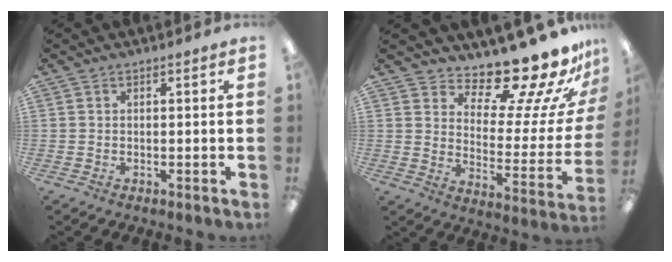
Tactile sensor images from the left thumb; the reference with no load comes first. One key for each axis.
{"total": 16.3, "fx": 14.0, "fy": 3.2, "fz": 7.7, "tx": -0.111, "ty": -0.124, "tz": 0.228}